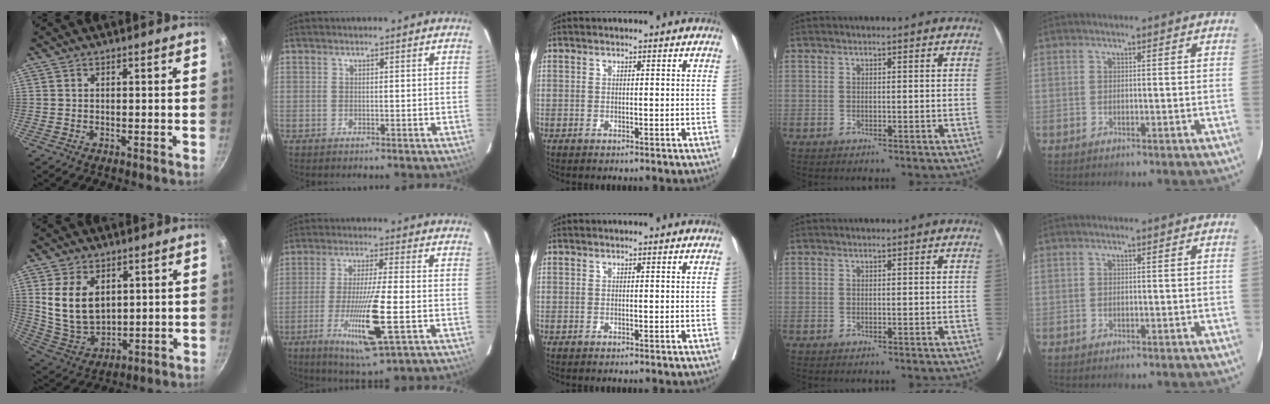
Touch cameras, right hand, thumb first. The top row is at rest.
{"thumb": {"total": 12.0, "force": [3.5, 7.9, 8.3], "torque": [-0.137, -0.019, 0.089]}, "index": {"total": 13.1, "force": [-4.1, 0.5, 12.5], "torque": [-0.232, -0.026, -0.071]}}